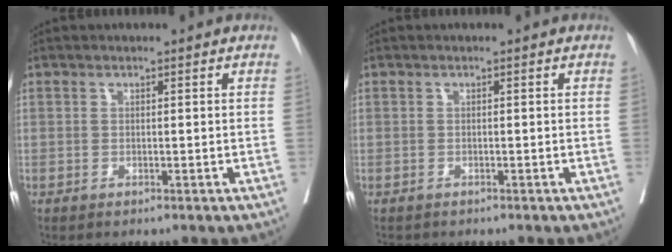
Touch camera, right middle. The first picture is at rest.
{"total": 1.0, "force": [-0.9, 0.4, 0.3], "torque": [-0.013, -0.002, -0.011]}